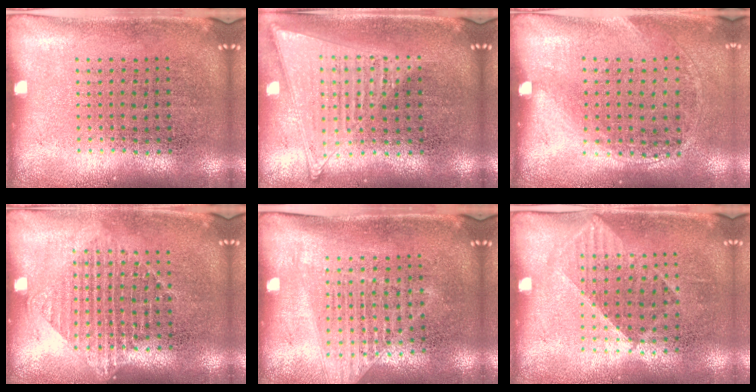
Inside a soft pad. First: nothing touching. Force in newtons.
{"total": 1.4, "press": 1.4, "slide": 0.1}
{"total": 1.4, "press": 0.9, "slide": 1.0}
{"total": 1.1, "press": 1.0, "slide": 0.5}
{"total": 1.3, "press": 1.2, "slide": 0.5}
{"total": 1.0, "press": 0.9, "slide": 0.6}